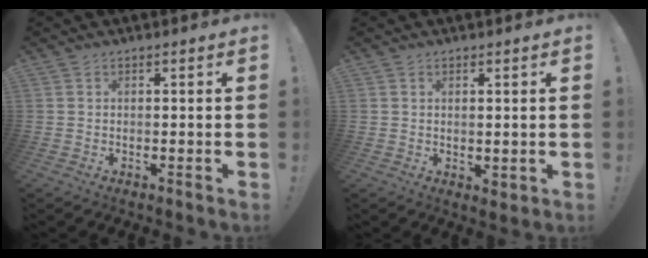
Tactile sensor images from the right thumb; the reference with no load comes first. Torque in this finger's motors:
{"motor_torque": [-0.31, 0.18, 0.11, 0.10, -0.03]}